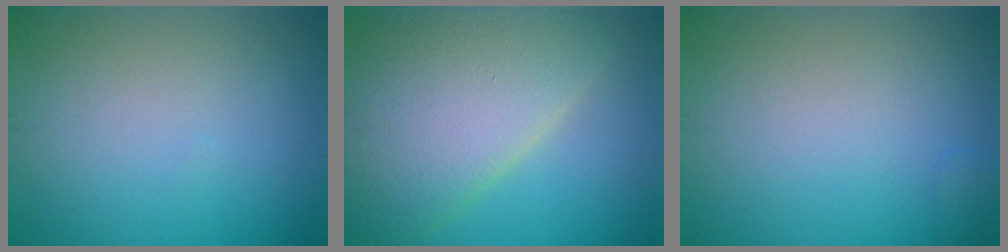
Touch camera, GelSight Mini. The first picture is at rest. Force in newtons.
{"total": 9.6, "press": 9.6, "slide": 0.6}
{"total": 0.7, "press": 0.7, "slide": 0.0}